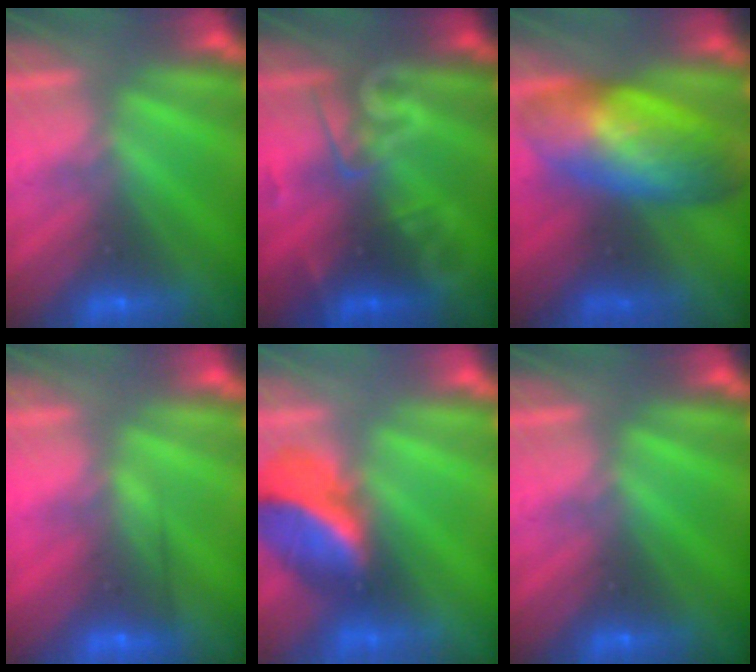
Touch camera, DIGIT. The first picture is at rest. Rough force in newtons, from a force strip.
{"total": 2.8}
{"total": 6.5}
{"total": 3.3}
{"total": 2.5}
{"total": 0.0}